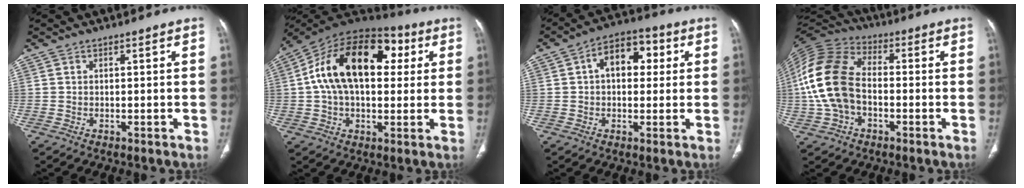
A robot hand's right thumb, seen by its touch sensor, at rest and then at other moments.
{"total": 22.5, "force": [4.6, 13.5, 17.5], "torque": [-0.281, 0.035, 0.066]}
{"total": 9.9, "force": [2.0, 6.3, 7.3], "torque": [-0.078, 0.023, 0.023]}
{"total": 16.4, "force": [-1.4, 11.0, 12.1], "torque": [-0.257, 0.035, -0.032]}